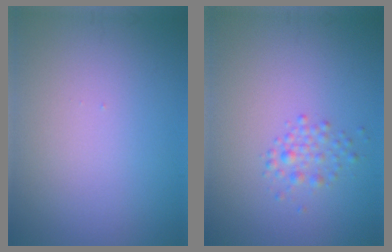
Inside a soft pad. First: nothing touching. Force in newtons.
{"total": 1.7, "press": 1.7, "slide": 0.0}